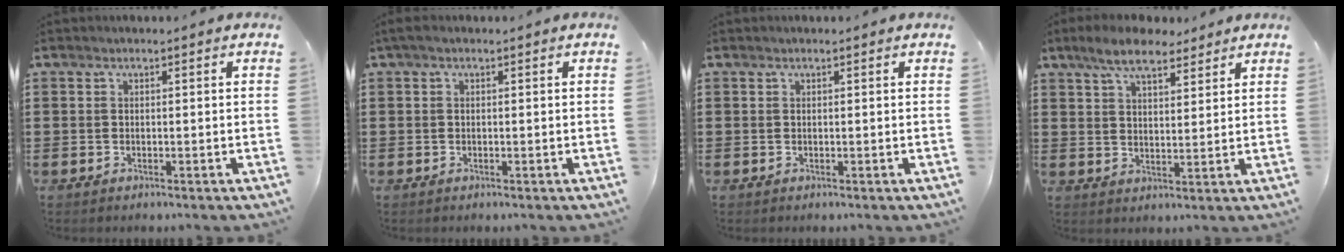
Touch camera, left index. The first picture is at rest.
{"total": 0.7, "force": [-0.3, 0.2, 0.6], "torque": [-0.011, -0.001, -0.005]}
{"total": 0.0}
{"total": 7.6, "force": [6.0, 2.6, 3.9], "torque": [-0.091, -0.001, 0.111]}